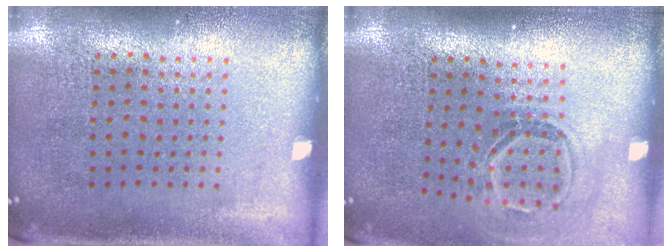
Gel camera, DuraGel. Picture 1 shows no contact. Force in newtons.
{"total": 1.7, "press": 1.2, "slide": 1.2}